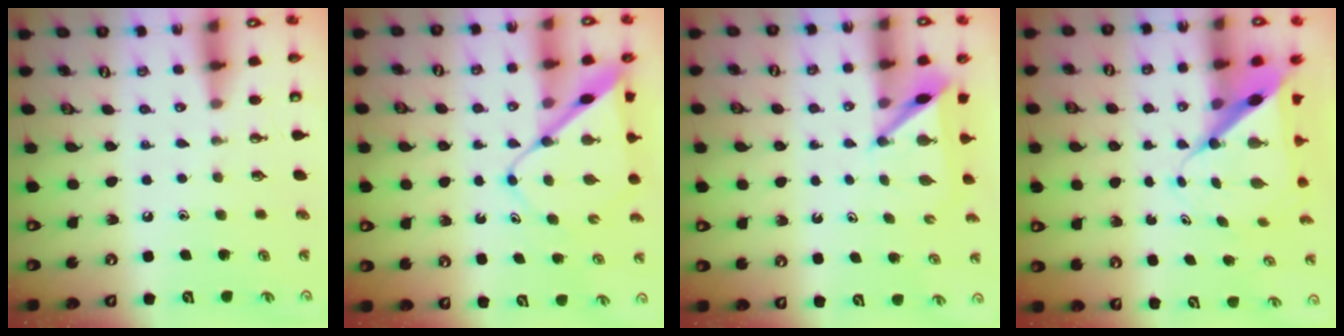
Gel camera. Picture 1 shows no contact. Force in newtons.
{"total": 8.9, "press": 8.9, "slide": 0.6}
{"total": 5.7, "press": 5.7, "slide": 0.3}
{"total": 9.1, "press": 9.1, "slide": 0.5}